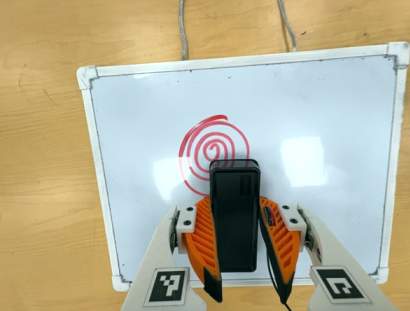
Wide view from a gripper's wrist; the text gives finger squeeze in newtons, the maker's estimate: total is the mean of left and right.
{"total": 3.9, "left": 2.7, "right": 5.1}